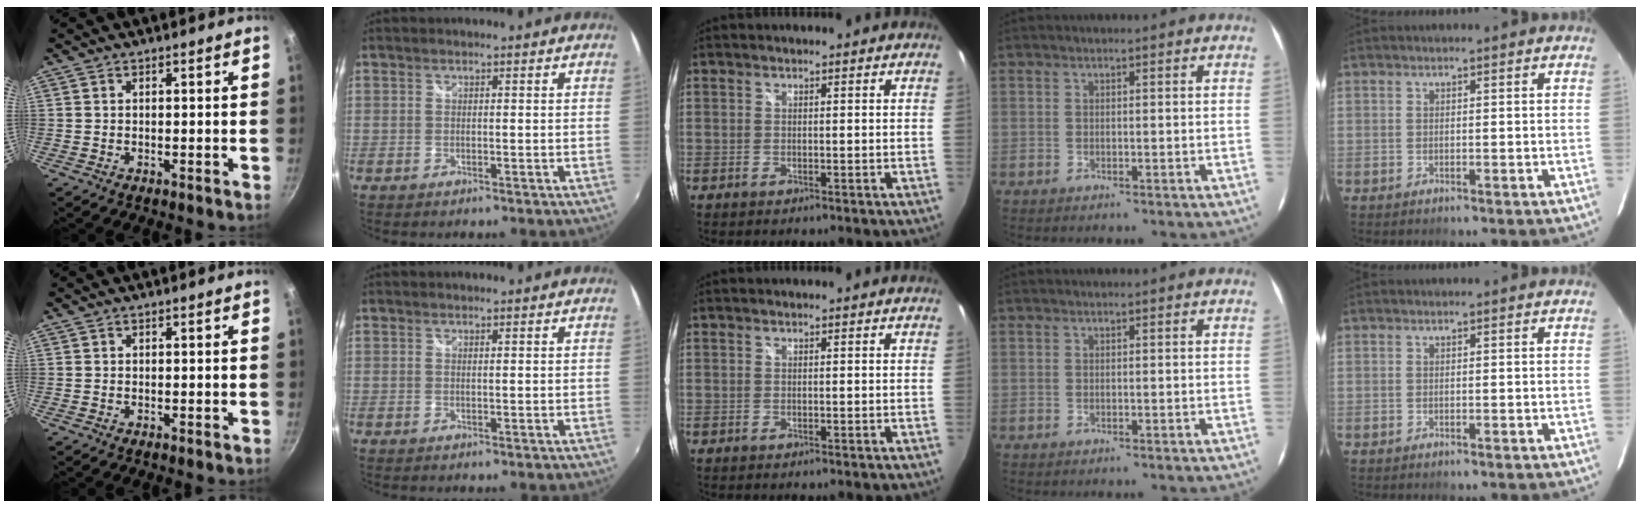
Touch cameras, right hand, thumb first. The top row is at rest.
{}